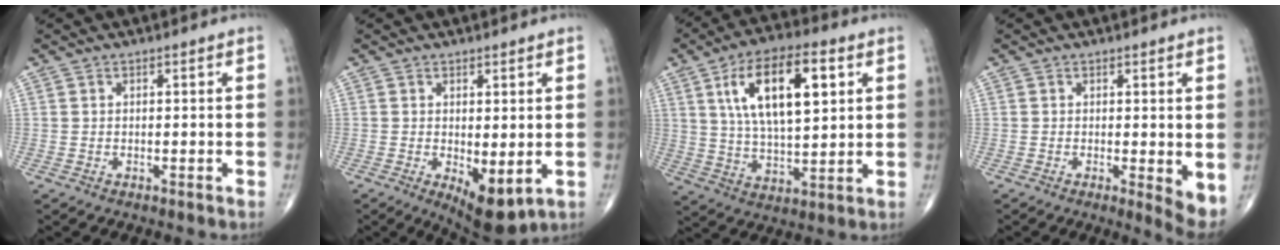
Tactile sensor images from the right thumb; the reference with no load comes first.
{"total": 7.0, "force": [-1.2, 3.0, 6.2], "torque": [-0.085, -0.021, -0.006]}
{"total": 16.9, "force": [5.7, 7.2, 14.2], "torque": [-0.231, -0.008, 0.100]}
{"total": 4.0, "force": [0.0, 1.2, 3.9], "torque": [-0.054, -0.013, -0.001]}